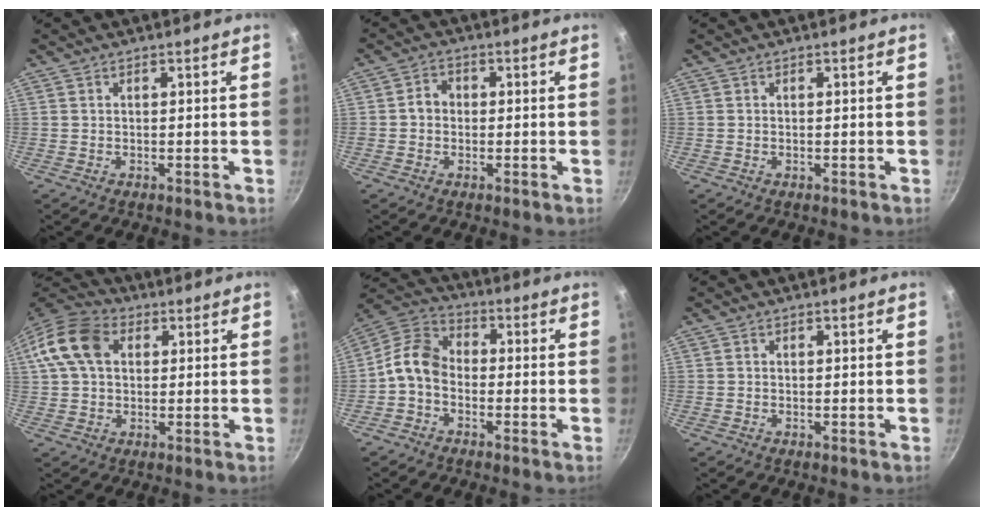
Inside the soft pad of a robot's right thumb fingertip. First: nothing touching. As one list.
[{"total": 3.3, "force": [-0.2, 2.9, 1.6], "torque": [-0.009, 0.013, -0.009]}, {"total": 0.0}, {"total": 12.4, "force": [3.0, 8.8, 8.1], "torque": [-0.139, 0.021, 0.037]}, {"total": 8.2, "force": [-2.1, 6.0, 5.3], "torque": [-0.096, 0.042, -0.064]}, {"total": 0.0}]